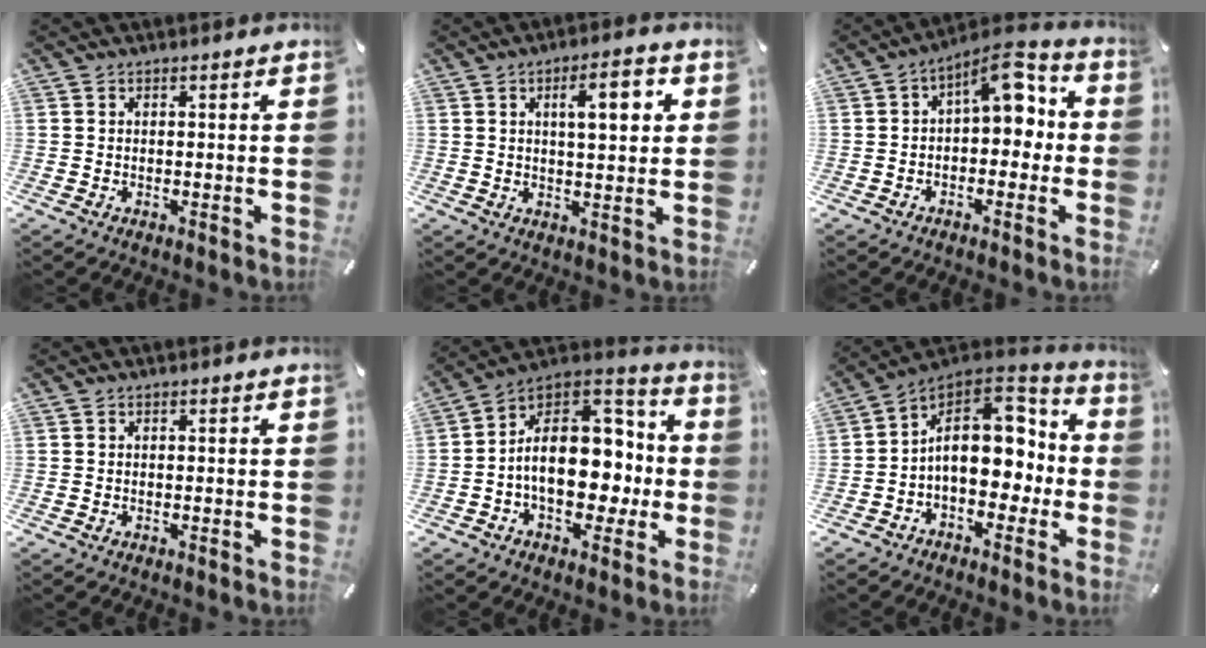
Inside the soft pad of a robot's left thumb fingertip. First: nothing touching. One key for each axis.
{"total": 8.8, "fx": 3.0, "fy": 3.1, "fz": 7.7, "tx": -0.115, "ty": -0.006, "tz": 0.039}
{"total": 8.5, "fx": 3.4, "fy": 4.6, "fz": 6.3, "tx": -0.090, "ty": -0.026, "tz": 0.053}
{"total": 0.0}
{"total": 19.7, "fx": -0.9, "fy": 14.3, "fz": 13.5, "tx": -0.197, "ty": 0.003, "tz": -0.002}
{"total": 17.2, "fx": 1.0, "fy": 12.0, "fz": 12.3, "tx": -0.172, "ty": -0.004, "tz": 0.022}